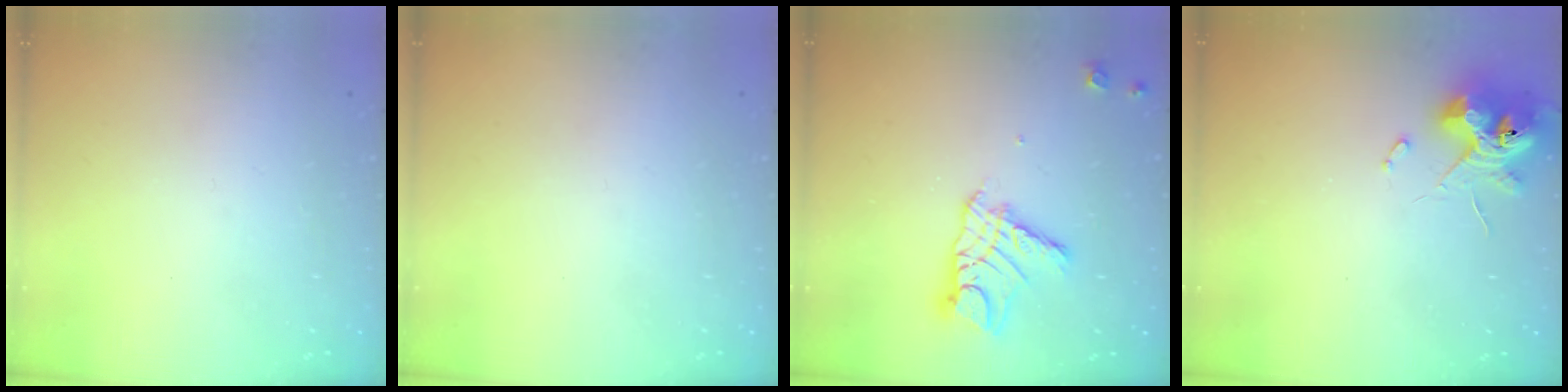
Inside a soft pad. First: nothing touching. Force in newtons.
{"total": 0.0}
{"total": 11.6, "press": 11.5, "slide": 0.9}
{"total": 10.6, "press": 10.5, "slide": 0.9}